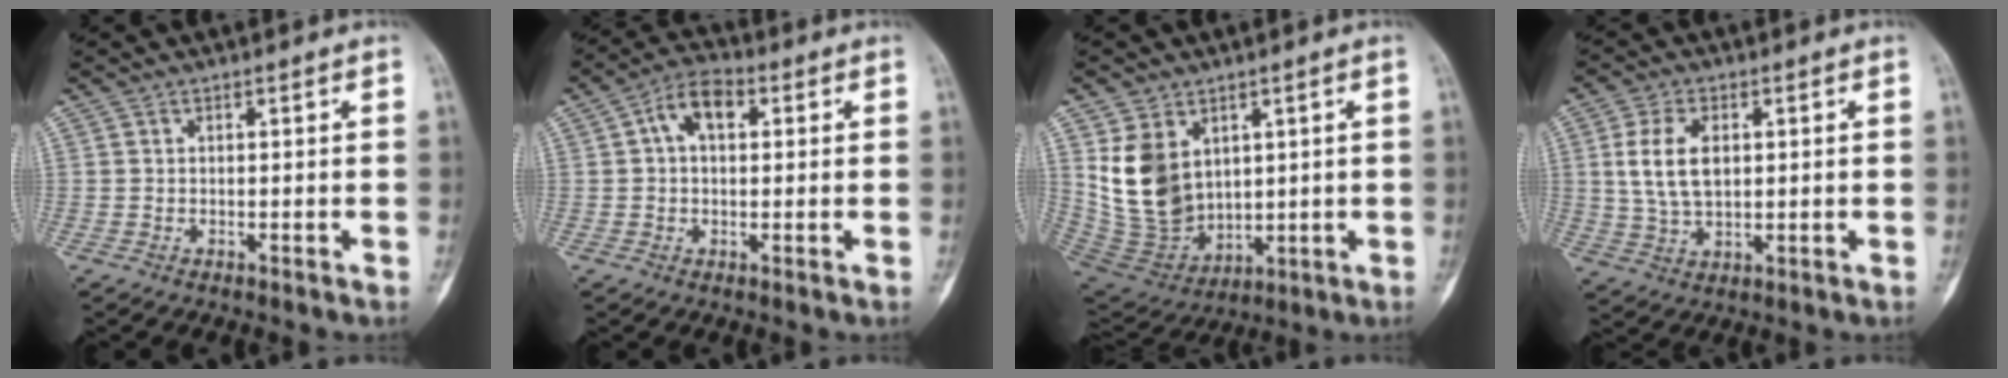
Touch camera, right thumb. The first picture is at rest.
{"total": 7.0, "force": [1.6, 4.4, 5.3], "torque": [-0.083, 0.021, 0.020]}
{"total": 13.1, "force": [4.1, 9.6, 7.9], "torque": [-0.125, -0.026, 0.110]}
{"total": 8.9, "force": [1.6, 5.2, 7.0], "torque": [-0.133, -0.003, 0.036]}